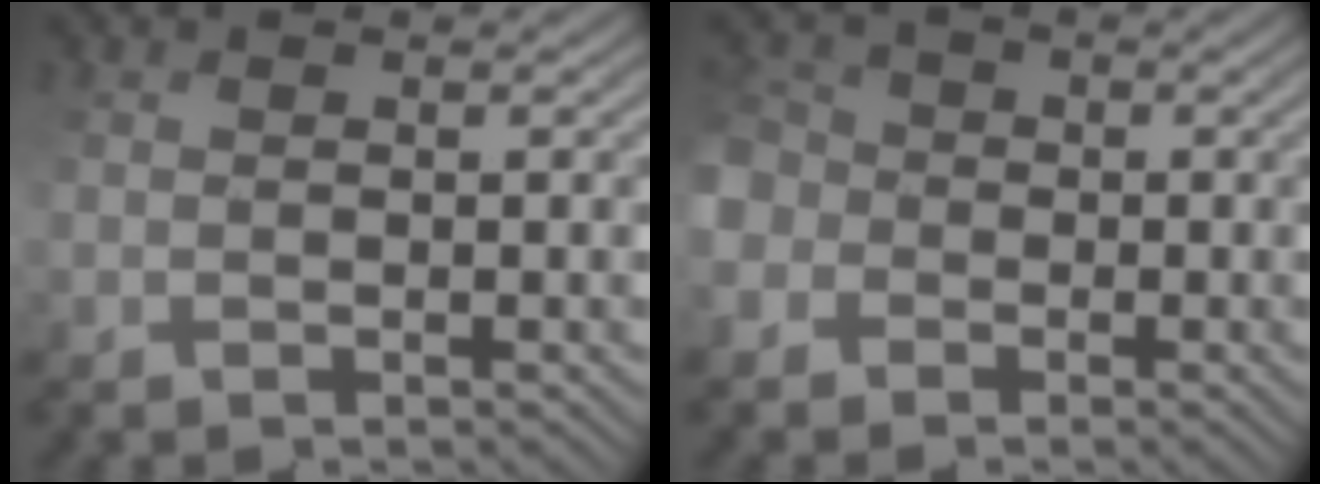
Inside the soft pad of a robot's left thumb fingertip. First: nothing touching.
{"total": 4.5, "force": [-1.2, 4.0, 1.6], "torque": [-0.068, 0.008, -0.033]}